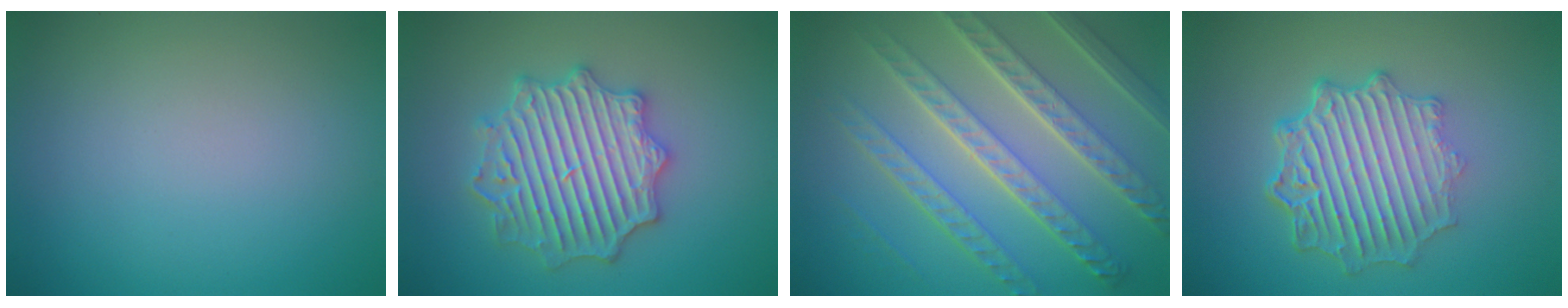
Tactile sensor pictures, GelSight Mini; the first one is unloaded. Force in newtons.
{"total": 6.5, "press": 6.5, "slide": 1.0}
{"total": 8.4, "press": 6.1, "slide": 5.7}
{"total": 7.2, "press": 5.2, "slide": 4.9}